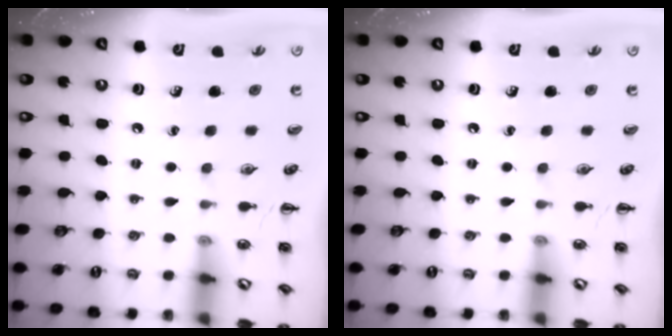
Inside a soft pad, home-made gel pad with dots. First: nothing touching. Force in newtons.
{"total": 0.0}